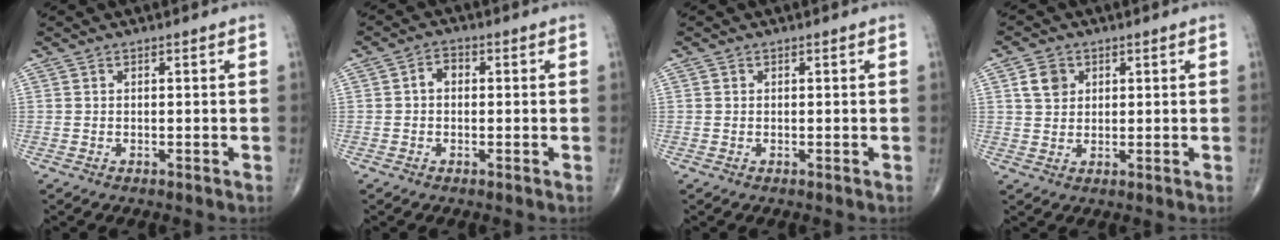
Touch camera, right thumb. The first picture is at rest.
{"total": 2.7, "force": [0.0, 2.0, 1.8], "torque": [-0.020, 0.014, -0.008]}
{"total": 0.0}
{"total": 4.5, "force": [1.6, 3.6, 2.1], "torque": [-0.021, -0.003, 0.029]}